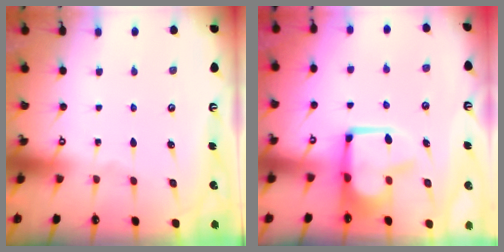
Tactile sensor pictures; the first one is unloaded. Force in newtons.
{"total": 7.6, "press": 7.6, "slide": 0.7}